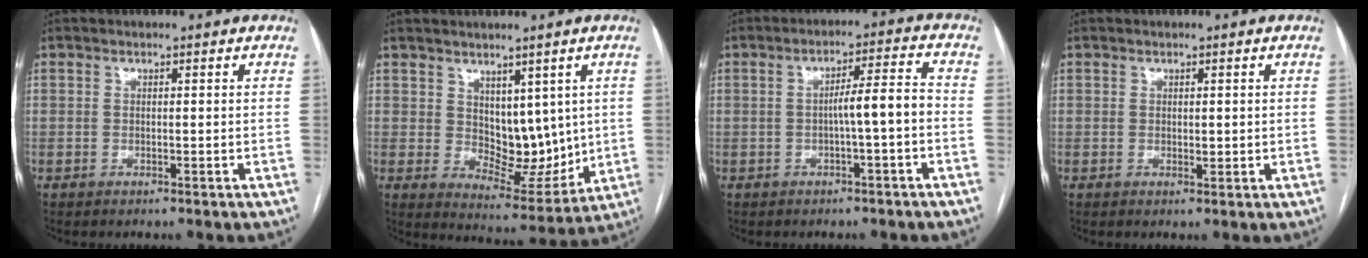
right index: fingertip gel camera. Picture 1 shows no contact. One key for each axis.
{"total": 8.8, "fx": 2.3, "fy": 5.5, "fz": 6.5, "tx": -0.089, "ty": -0.007, "tz": 0.060}
{"total": 5.4, "fx": -1.2, "fy": 0.0, "fz": 5.2, "tx": -0.079, "ty": 0.017, "tz": -0.016}
{"total": 1.3, "fx": 0.3, "fy": 0.7, "fz": 1.0, "tx": -0.013, "ty": -0.005, "tz": 0.005}